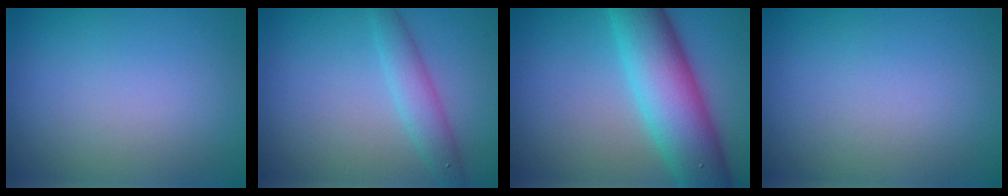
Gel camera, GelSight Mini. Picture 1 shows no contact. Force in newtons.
{"total": 2.5, "press": 2.5, "slide": 0.2}
{"total": 8.7, "press": 8.7, "slide": 0.2}
{"total": 0.0}